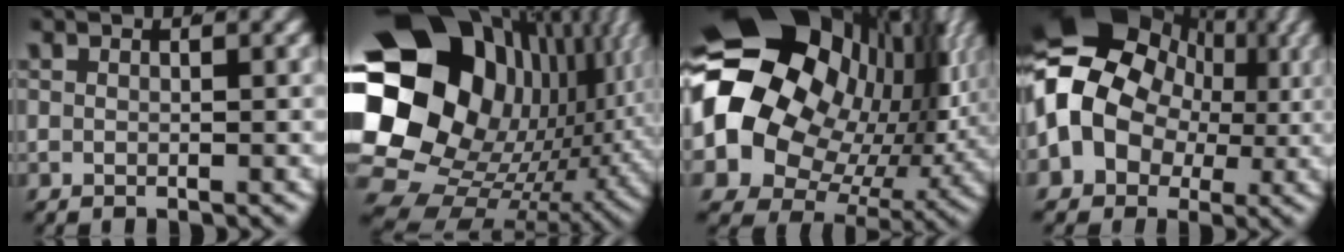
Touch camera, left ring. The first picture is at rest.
{"total": 31.1, "force": [1.3, 22.3, 21.6], "torque": [-0.342, -0.033, 0.019]}
{"total": 29.0, "force": [3.5, 21.6, 19.1], "torque": [-0.326, -0.035, 0.041]}
{"total": 18.2, "force": [2.6, 14.6, 10.6], "torque": [-0.223, -0.019, 0.033]}